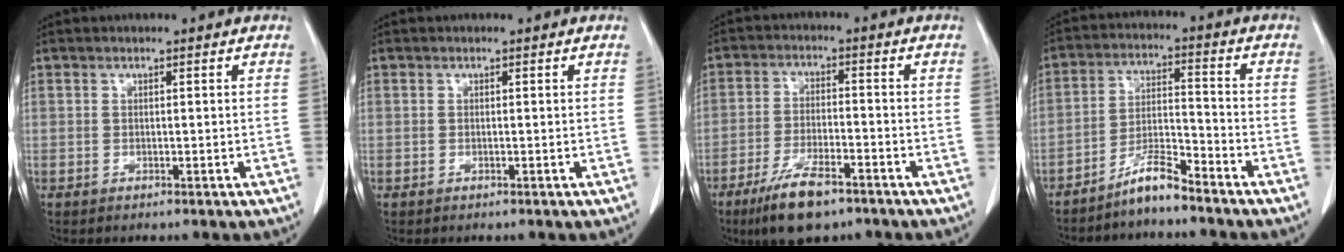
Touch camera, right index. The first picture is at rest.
{"total": 0.0}
{"total": 9.3, "force": [-6.3, 2.4, 6.4], "torque": [-0.124, -0.015, -0.107]}
{"total": 6.1, "force": [-5.3, 0.6, 3.1], "torque": [-0.059, -0.002, -0.103]}